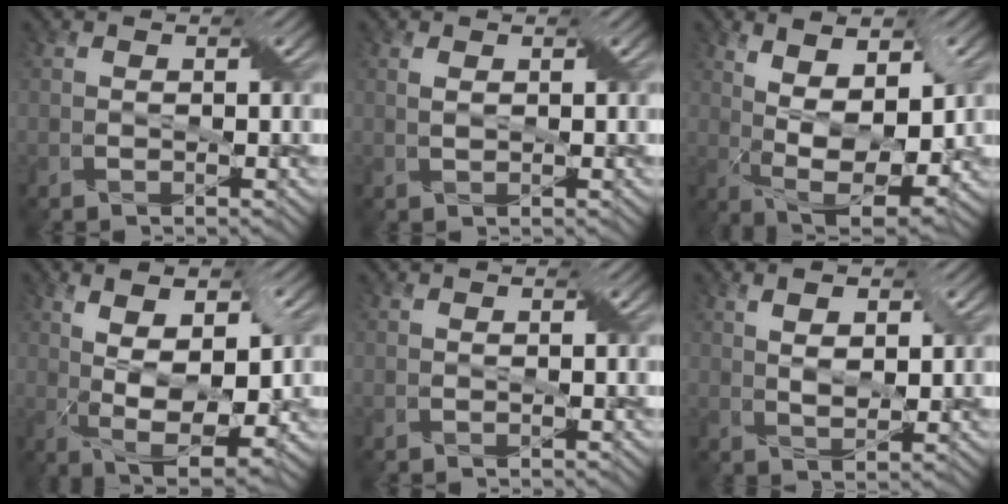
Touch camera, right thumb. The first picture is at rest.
{"total": 1.1, "force": [0.5, 0.5, 0.8], "torque": [-0.021, 0.001, 0.011]}
{"total": 11.7, "force": [3.1, 5.3, 10.0], "torque": [-0.167, 0.006, 0.048]}
{"total": 10.7, "force": [1.4, 4.5, 9.6], "torque": [-0.157, 0.003, 0.021]}
{"total": 0.0}
{"total": 4.0, "force": [1.5, 1.7, 3.2], "torque": [-0.064, -0.005, 0.032]}